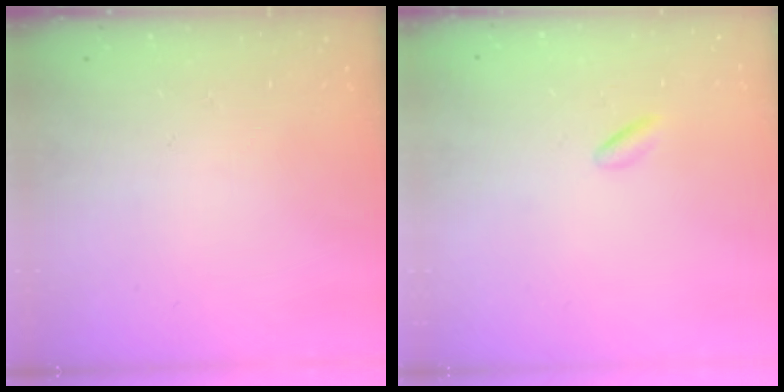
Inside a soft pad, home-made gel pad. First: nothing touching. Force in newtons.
{"total": 0.8, "press": 0.6, "slide": 0.5}